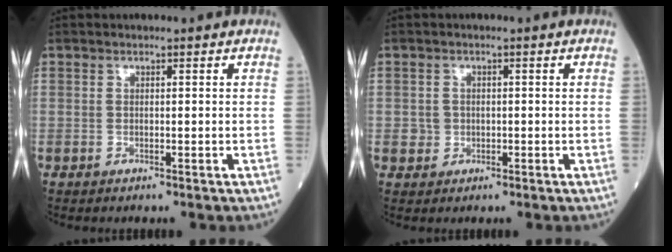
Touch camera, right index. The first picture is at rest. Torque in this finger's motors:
{"motor_torque": [-0.02, 0.12, -0.04, 0.01]}